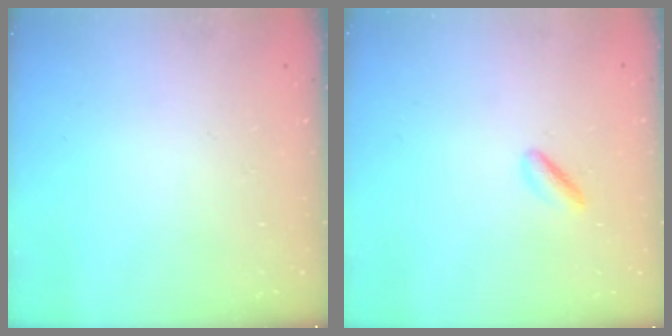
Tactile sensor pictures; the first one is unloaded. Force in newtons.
{"total": 3.0, "press": 2.9, "slide": 0.8}